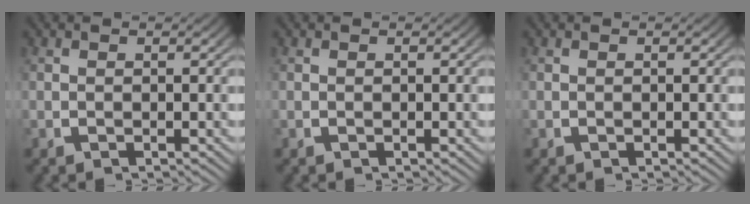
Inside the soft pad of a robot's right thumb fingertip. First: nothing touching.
{"total": 0.0}
{"total": 0.0}